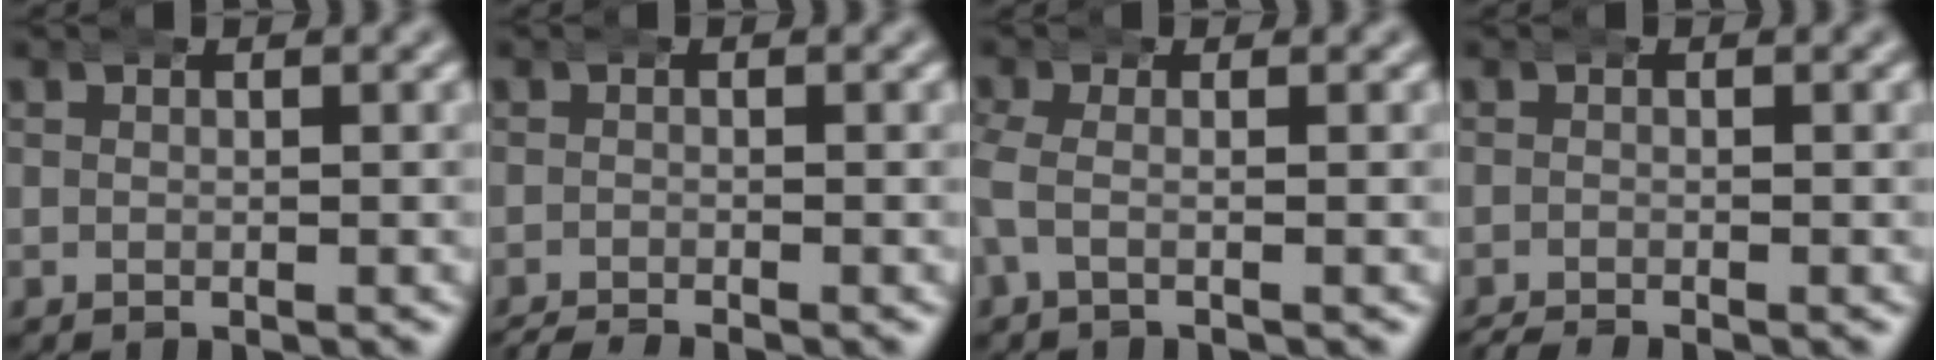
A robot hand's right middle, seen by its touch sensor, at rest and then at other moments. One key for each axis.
{"total": 2.3, "fx": -2.2, "fy": 0.3, "fz": 0.5, "tx": -0.009, "ty": -0.011, "tz": -0.034}
{"total": 2.4, "fx": -0.3, "fy": 1.4, "fz": 2.0, "tx": -0.052, "ty": 0.003, "tz": -0.010}
{"total": 1.5, "fx": -1.5, "fy": 0.2, "fz": 0.2, "tx": -0.008, "ty": -0.009, "tz": -0.023}